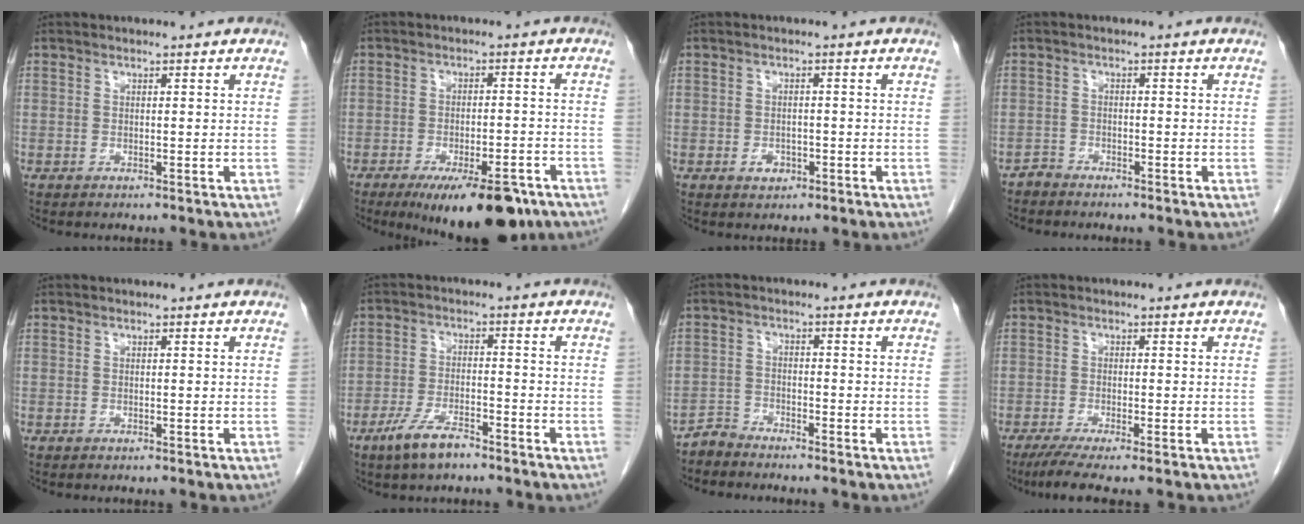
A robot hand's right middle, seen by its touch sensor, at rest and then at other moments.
{"total": 12.5, "force": [-8.5, 4.0, 8.2], "torque": [-0.093, -0.004, -0.123]}
{"total": 2.0, "force": [-0.9, 1.5, 1.1], "torque": [-0.013, 0.005, -0.007]}
{"total": 1.5, "force": [-1.4, 0.3, -0.3], "torque": [0.011, 0.001, -0.028]}
{"total": 0.0}
{"total": 6.0, "force": [-4.4, 1.6, 3.8], "torque": [-0.079, -0.004, -0.079]}
{"total": 2.7, "force": [-2.6, 0.4, -0.5], "torque": [0.017, -0.006, -0.053]}
{"total": 5.3, "force": [-3.8, 0.0, 3.7], "torque": [-0.059, -0.016, -0.065]}